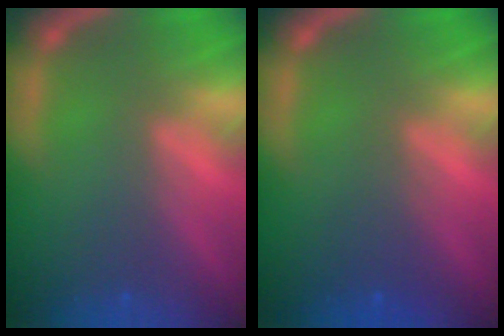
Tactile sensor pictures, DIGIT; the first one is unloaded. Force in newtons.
{"total": 2.0}